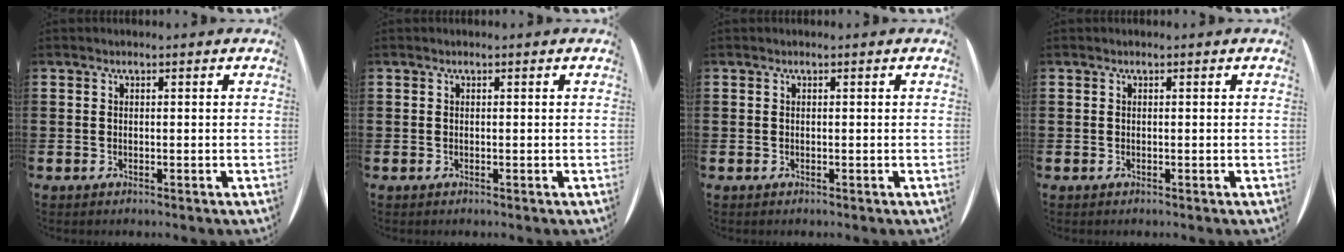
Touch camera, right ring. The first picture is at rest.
{"total": 0.0}
{"total": 0.0}
{"total": 0.0}